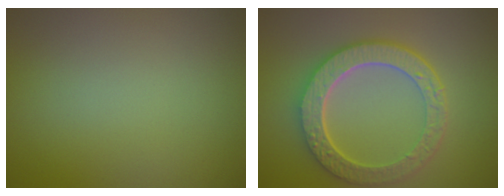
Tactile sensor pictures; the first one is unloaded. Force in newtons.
{"total": 6.6, "press": 5.2, "slide": 4.1}